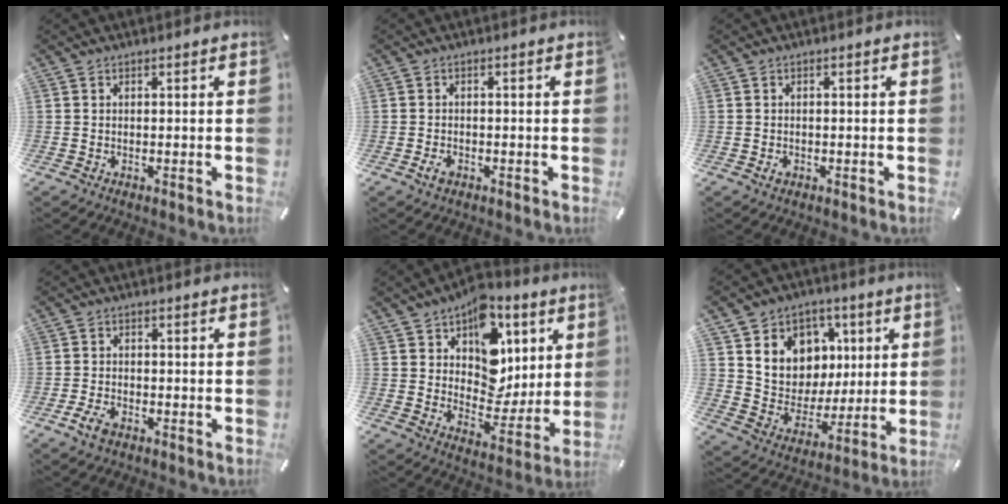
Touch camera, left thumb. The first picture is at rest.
{"total": 2.1, "force": [-1.1, 1.3, 1.2], "torque": [-0.030, 0.003, -0.022]}
{"total": 1.2, "force": [-0.5, 0.9, 0.8], "torque": [-0.015, 0.002, -0.009]}
{"total": 3.7, "force": [-2.2, 2.1, 2.2], "torque": [-0.057, 0.004, -0.045]}
{"total": 14.0, "force": [6.0, 10.7, 6.9], "torque": [-0.085, -0.054, 0.107]}
{"total": 11.2, "force": [2.8, 10.7, 1.8], "torque": [-0.023, -0.034, 0.060]}